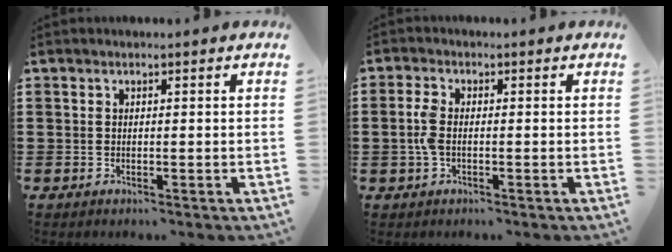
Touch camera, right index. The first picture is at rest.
{"total": 3.1, "force": [-0.5, 1.4, 2.8], "torque": [-0.073, -0.006, -0.015]}